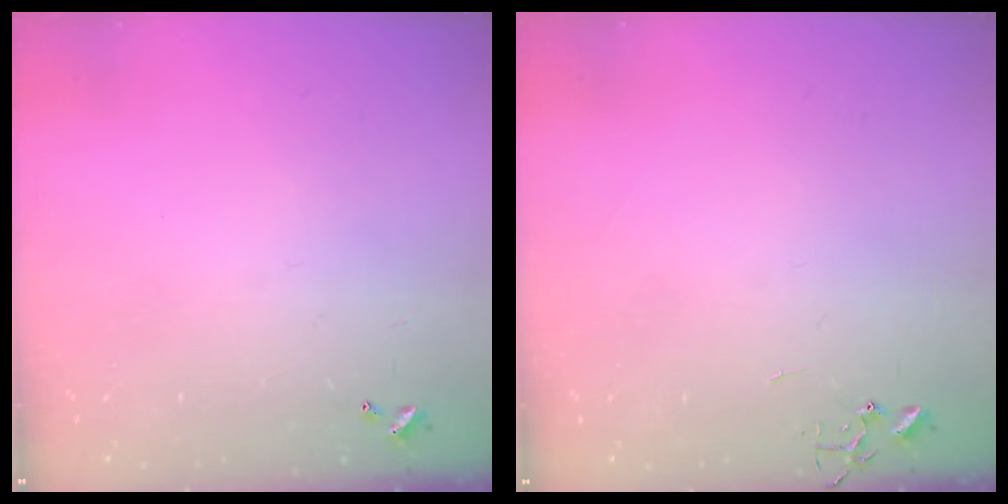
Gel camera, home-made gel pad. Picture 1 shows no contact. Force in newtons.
{"total": 0.0}